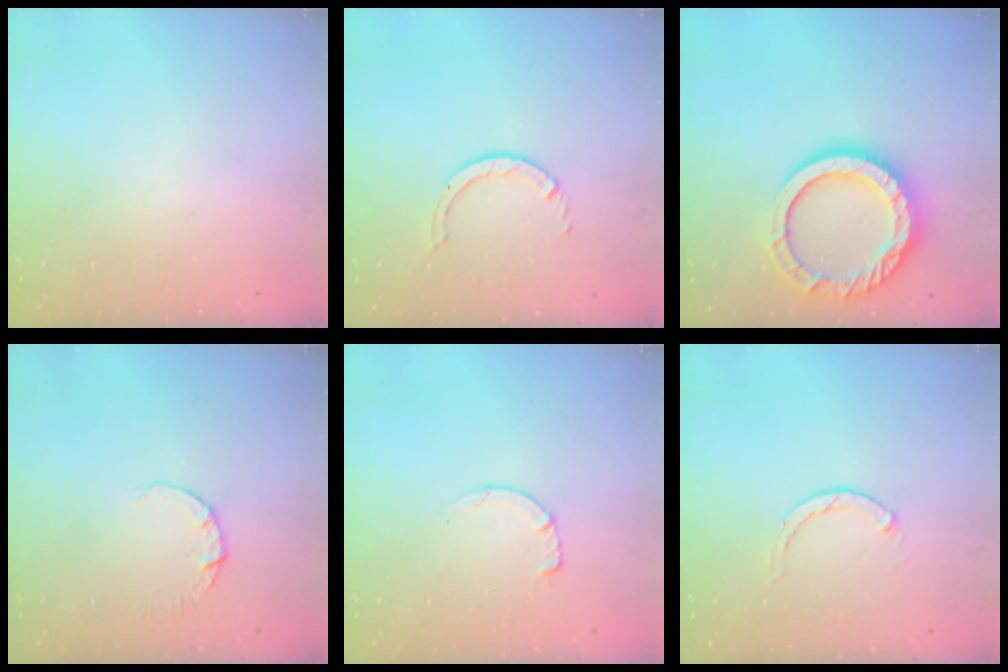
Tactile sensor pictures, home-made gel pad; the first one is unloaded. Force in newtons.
{"total": 1.4, "press": 1.4, "slide": 0.2}
{"total": 17.4, "press": 17.3, "slide": 1.8}
{"total": 1.9, "press": 1.9, "slide": 0.3}
{"total": 3.4, "press": 3.4, "slide": 0.4}
{"total": 2.8, "press": 2.8, "slide": 0.5}